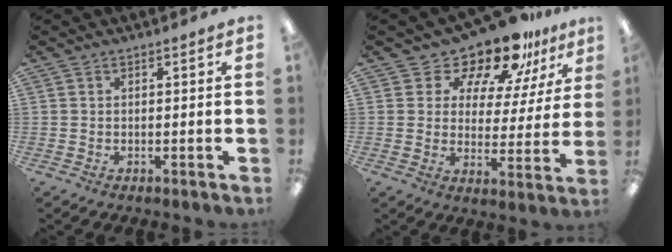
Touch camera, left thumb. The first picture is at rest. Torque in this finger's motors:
{"motor_torque": [0.09, 0.19, -0.17, -0.10, 0.07]}